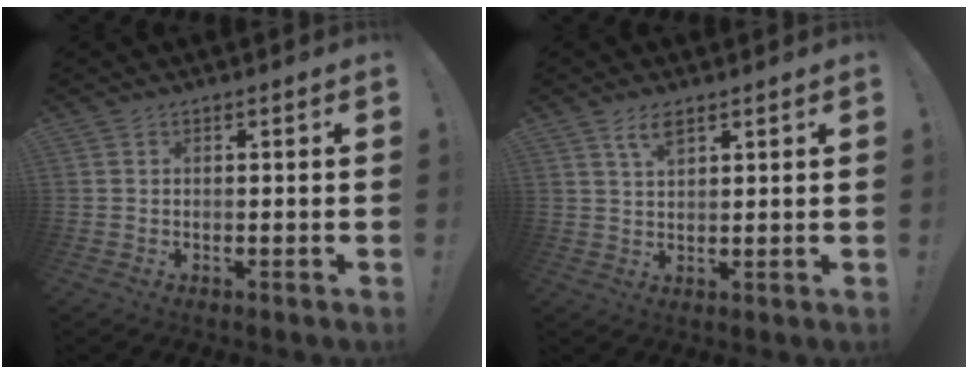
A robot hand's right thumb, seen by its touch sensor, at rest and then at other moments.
{"total": 4.4, "force": [2.9, 1.5, 3.1], "torque": [-0.050, -0.011, 0.049]}